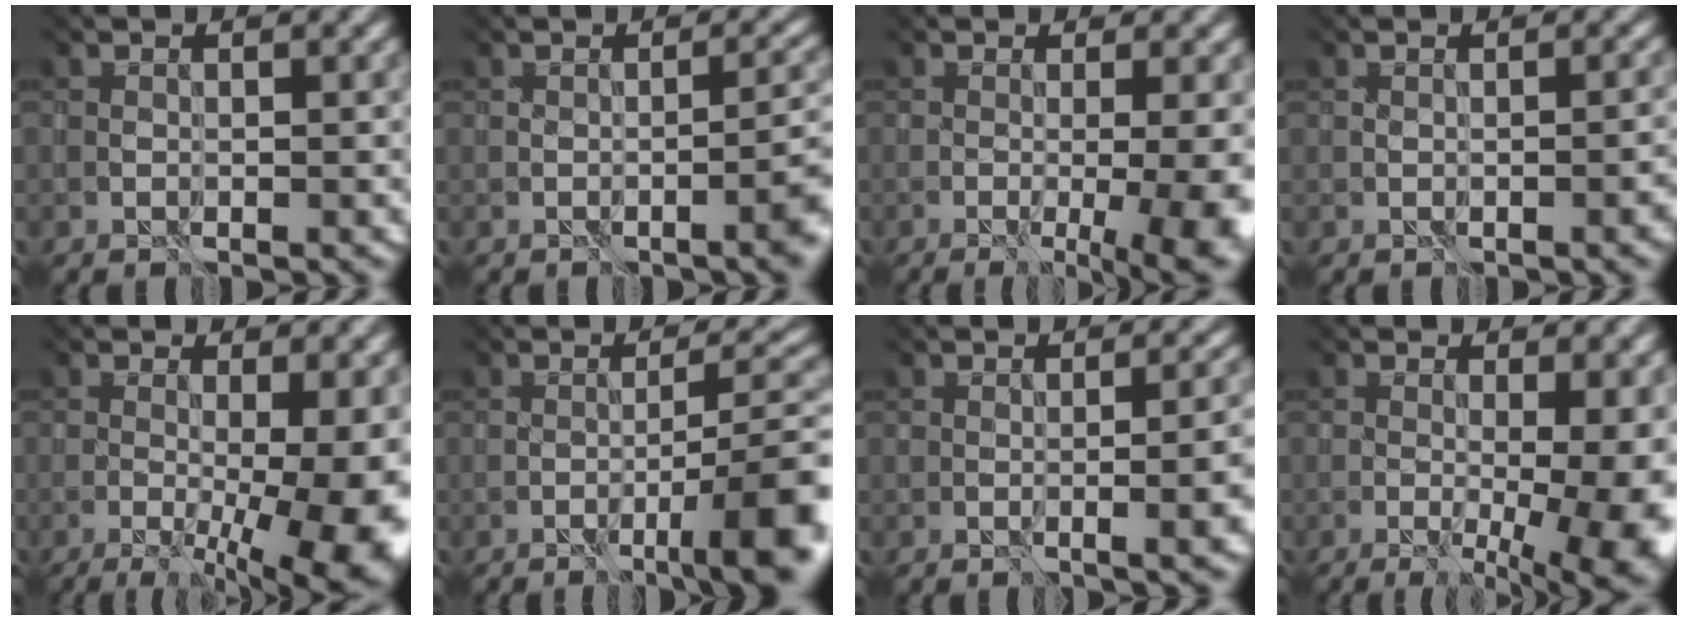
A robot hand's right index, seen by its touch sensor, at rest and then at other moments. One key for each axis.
{"total": 4.2, "fx": -2.3, "fy": 0.9, "fz": 3.4, "tx": -0.018, "ty": 0.005, "tz": -0.012}
{"total": 11.8, "fx": -2.4, "fy": 5.4, "fz": 10.2, "tx": -0.095, "ty": 0.012, "tz": -0.008}
{"total": 1.8, "fx": -0.7, "fy": 0.5, "fz": 1.6, "tx": 0.009, "ty": 0.003, "tz": -0.003}
{"total": 16.5, "fx": -3.3, "fy": 7.2, "fz": 14.5, "tx": -0.157, "ty": -0.002, "tz": -0.013}
{"total": 6.8, "fx": -4.3, "fy": 0.1, "fz": 5.3, "tx": -0.076, "ty": 0.003, "tz": -0.043}
{"total": 5.7, "fx": -1.3, "fy": 1.9, "fz": 5.2, "tx": -0.025, "ty": 0.010, "tz": 0.001}
{"total": 15.5, "fx": -2.0, "fy": 7.3, "fz": 13.6, "tx": -0.142, "ty": 0.012, "tz": 0.006}